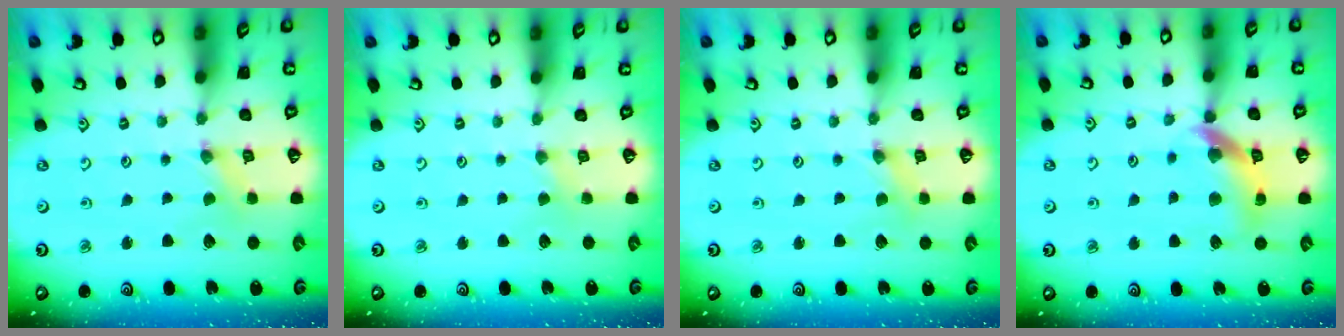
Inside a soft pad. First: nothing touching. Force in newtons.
{"total": 1.4, "press": 1.4, "slide": 0.3}
{"total": 0.0}
{"total": 12.5, "press": 12.4, "slide": 1.6}